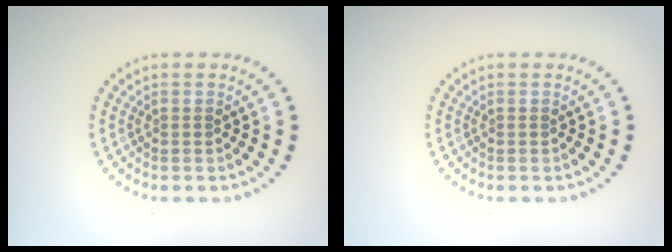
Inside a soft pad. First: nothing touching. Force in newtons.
{"total": 0.0}